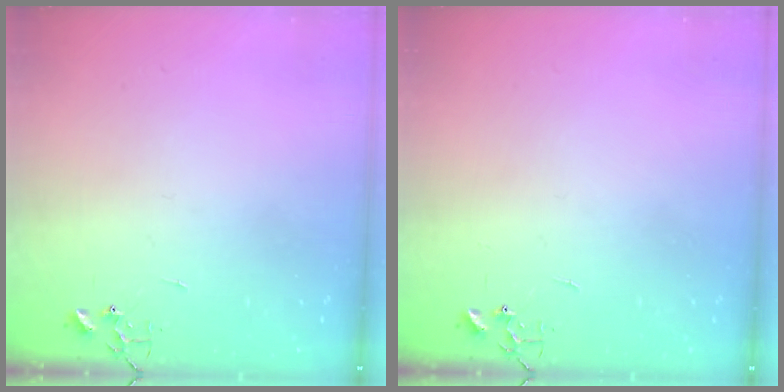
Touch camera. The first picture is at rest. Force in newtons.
{"total": 0.0}